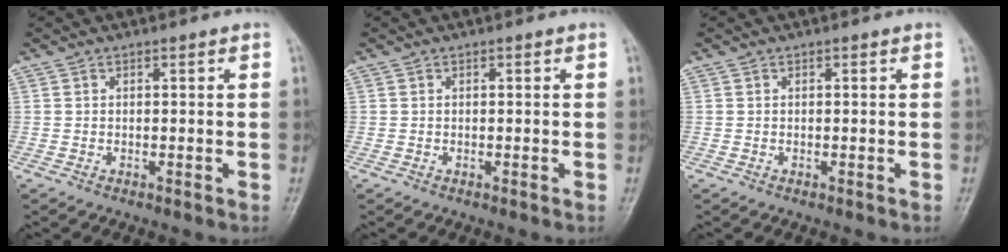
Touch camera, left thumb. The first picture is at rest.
{"total": 0.0}
{"total": 0.0}